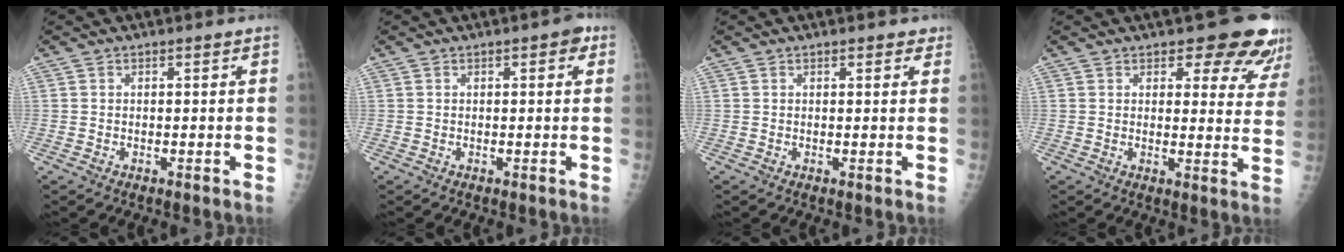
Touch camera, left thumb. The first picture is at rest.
{"total": 3.7, "force": [1.8, 1.6, 2.8], "torque": [-0.019, -0.001, 0.014]}
{"total": 1.9, "force": [1.4, 0.8, 1.1], "torque": [-0.004, -0.001, 0.013]}
{"total": 12.1, "force": [10.2, 4.3, 4.9], "torque": [-0.006, -0.062, 0.101]}